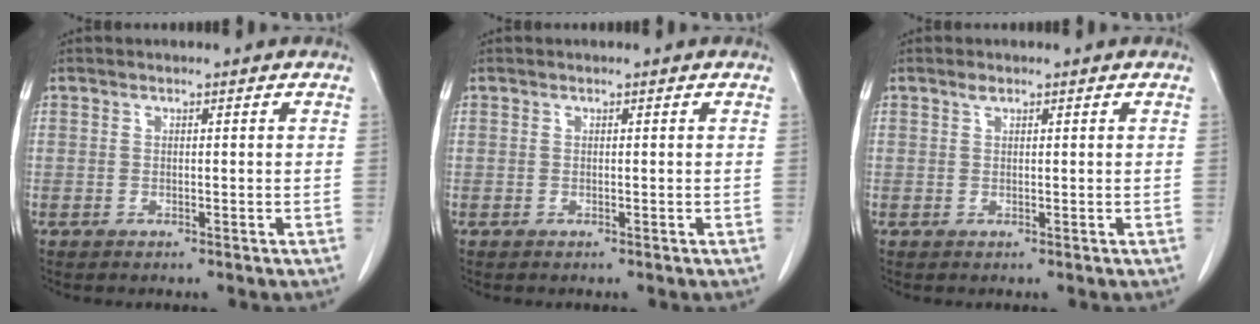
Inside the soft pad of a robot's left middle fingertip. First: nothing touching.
{"total": 0.0}
{"total": 0.8, "force": [0.6, 0.3, 0.4], "torque": [-0.009, 0.000, 0.010]}